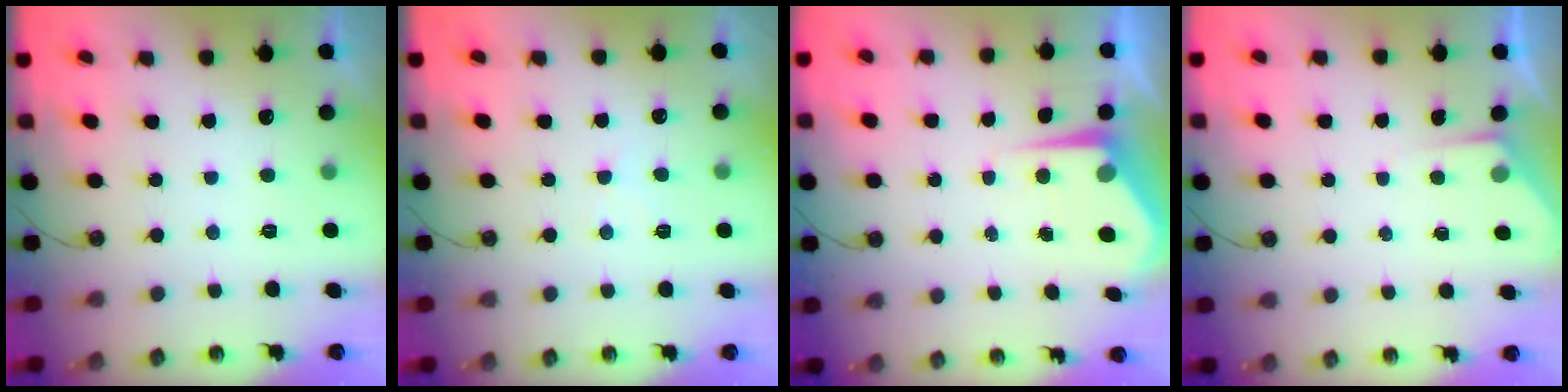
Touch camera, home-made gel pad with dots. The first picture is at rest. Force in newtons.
{"total": 6.5, "press": 6.5, "slide": 1.0}
{"total": 5.6, "press": 5.6, "slide": 0.2}
{"total": 3.6, "press": 3.6, "slide": 0.5}